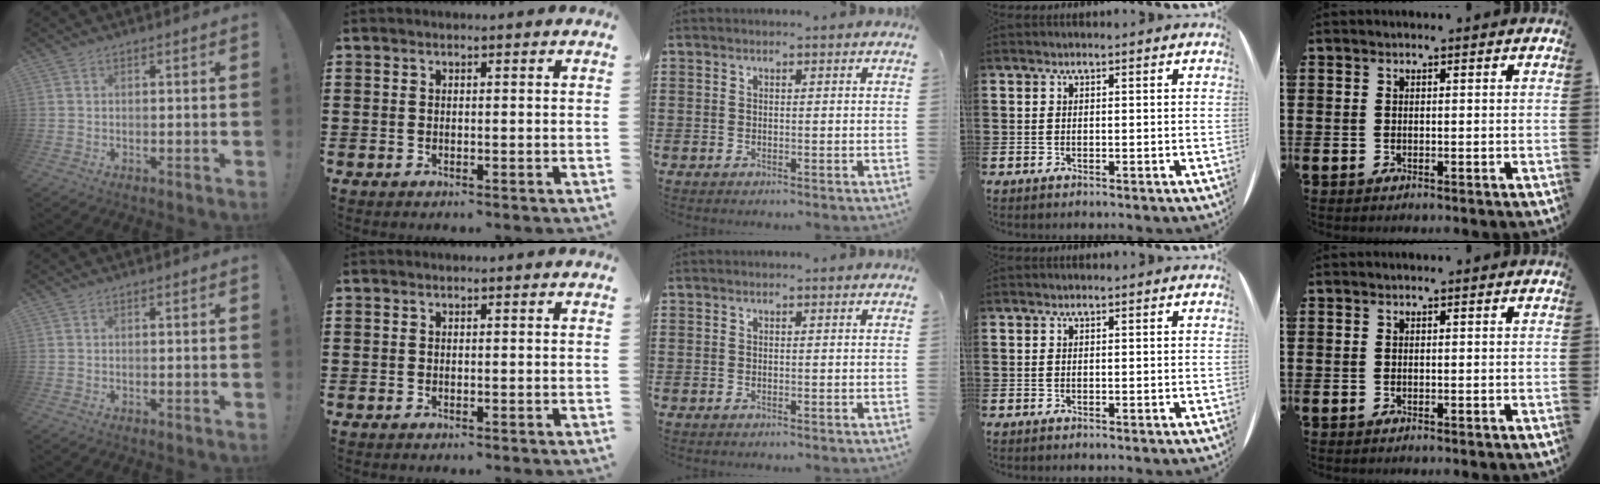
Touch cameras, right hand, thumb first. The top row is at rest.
{}